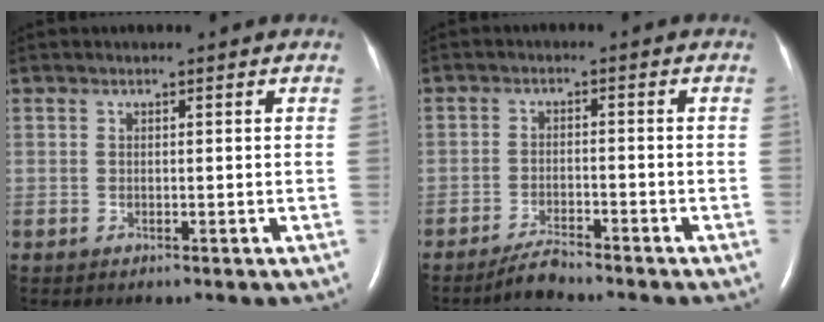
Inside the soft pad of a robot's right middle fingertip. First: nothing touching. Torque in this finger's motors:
{"motor_torque": [0.64, -0.64, 0.12, 0.01]}